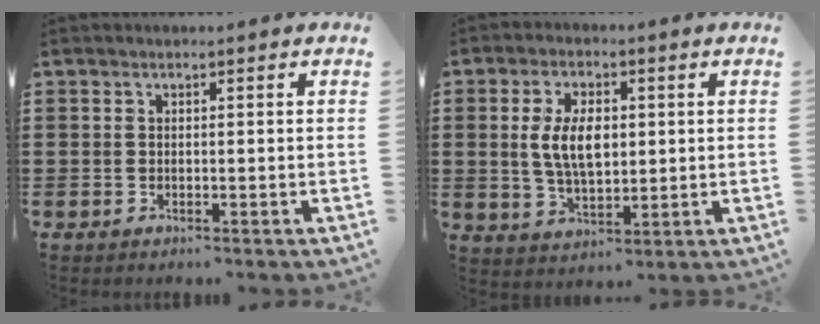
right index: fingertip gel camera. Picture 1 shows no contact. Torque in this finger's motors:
{"motor_torque": [1.58, 0.55, 0.33, 0.21]}